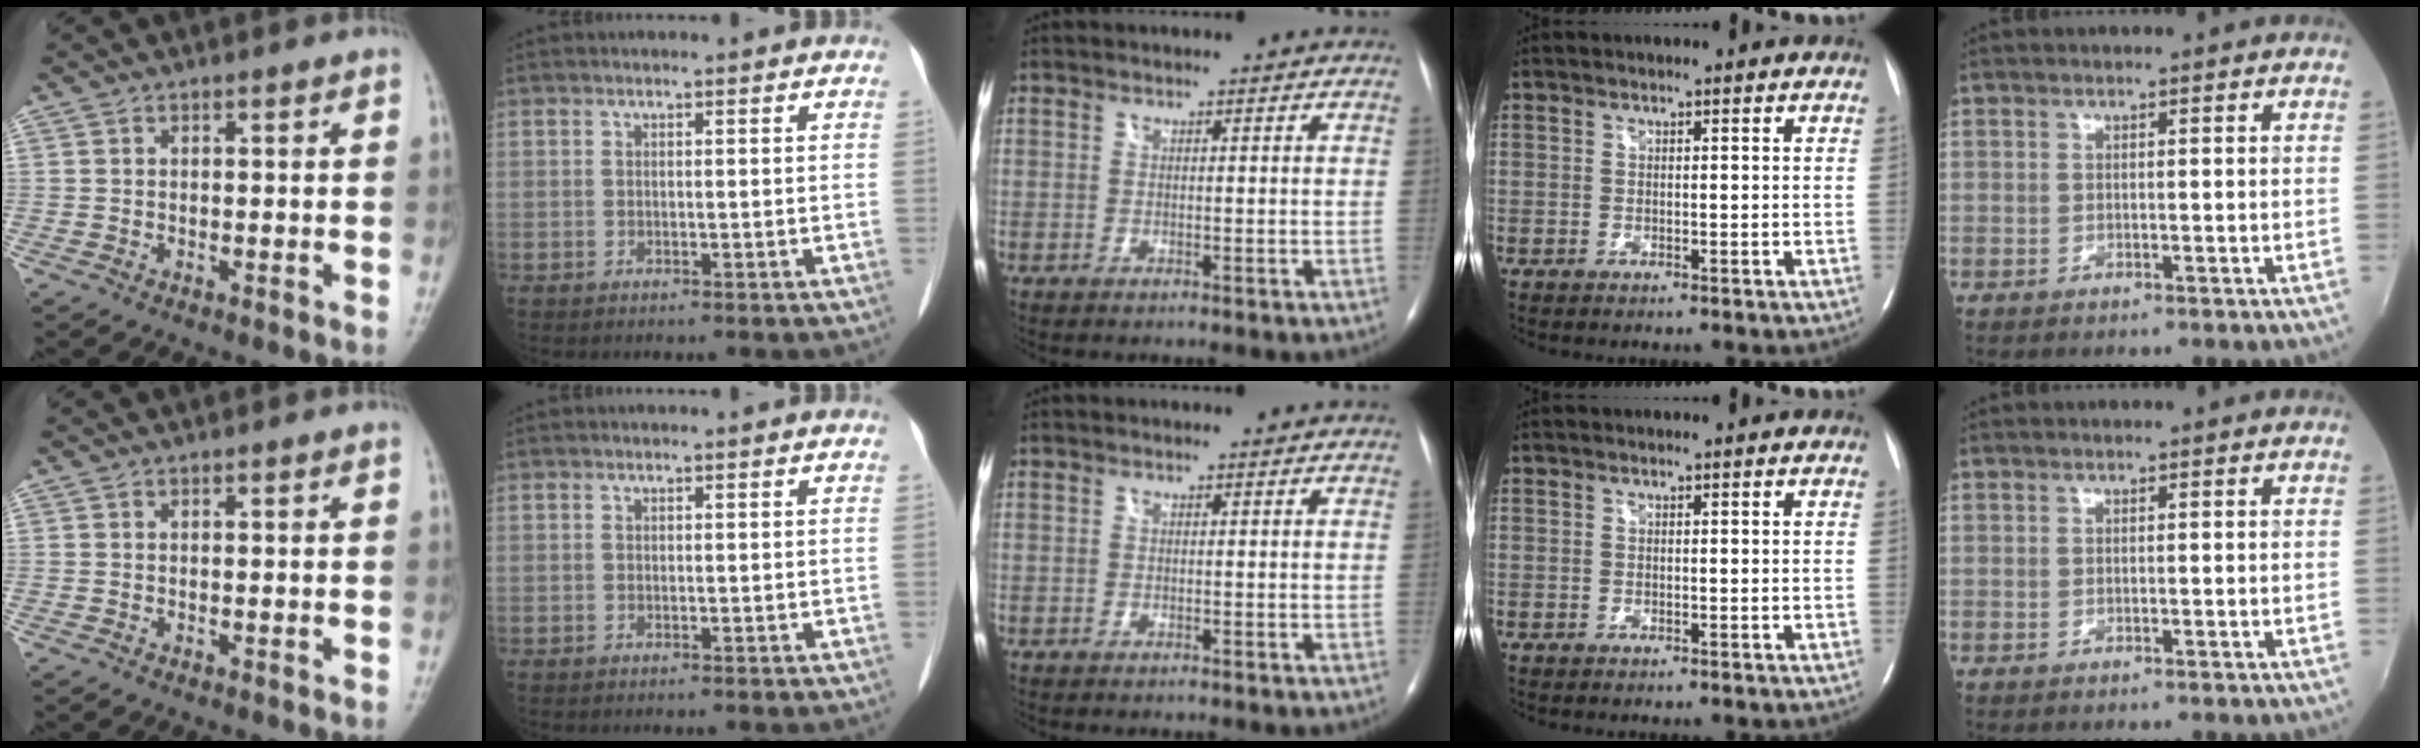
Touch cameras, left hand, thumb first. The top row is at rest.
{}